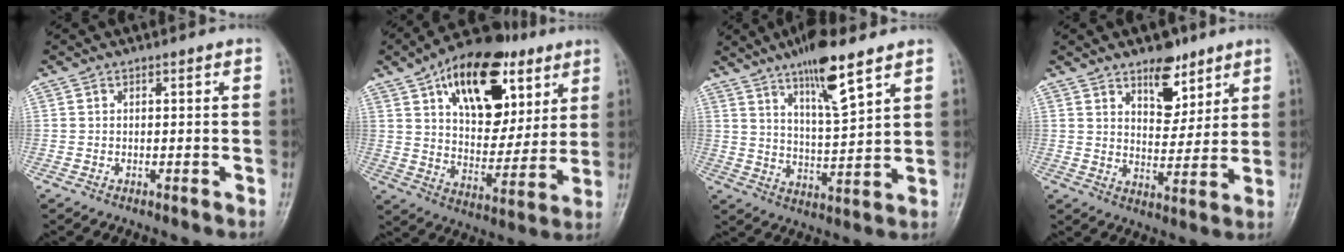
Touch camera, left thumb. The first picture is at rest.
{"total": 22.5, "force": [10.3, 12.8, 15.4], "torque": [-0.193, -0.024, 0.163]}
{"total": 11.7, "force": [7.6, 2.4, 8.5], "torque": [-0.135, -0.046, 0.131]}
{"total": 8.8, "force": [5.7, 4.7, 4.8], "torque": [-0.040, -0.038, 0.091]}